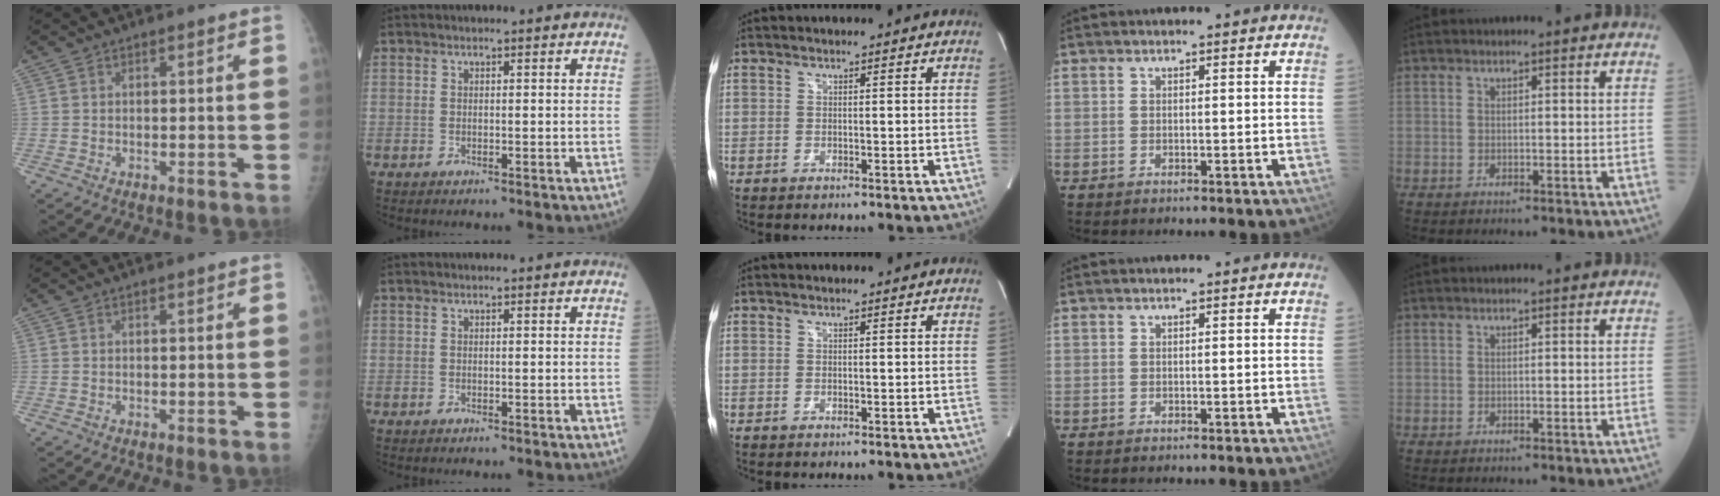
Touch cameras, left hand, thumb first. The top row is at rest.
{}